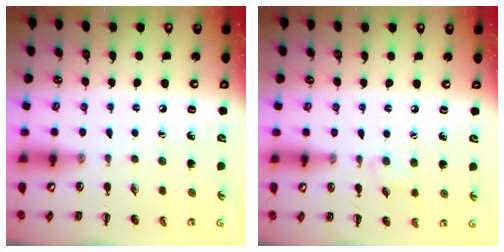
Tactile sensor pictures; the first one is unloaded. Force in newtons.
{"total": 5.1, "press": 4.8, "slide": 1.8}